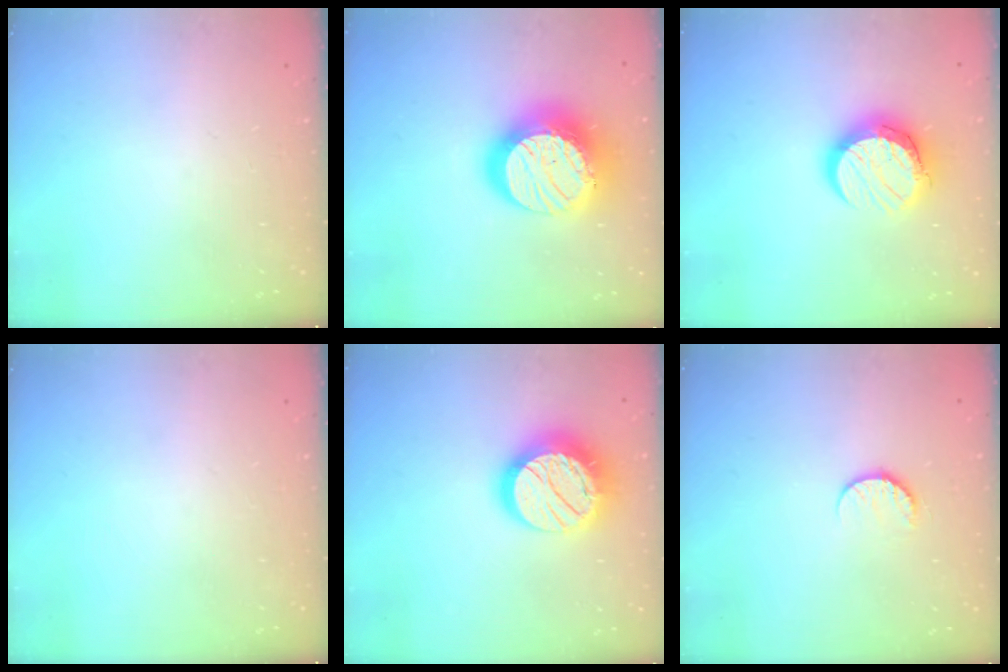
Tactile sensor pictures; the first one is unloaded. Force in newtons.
{"total": 22.4, "press": 22.3, "slide": 1.7}
{"total": 12.3, "press": 12.3, "slide": 0.9}
{"total": 0.0}
{"total": 18.2, "press": 18.1, "slide": 1.1}
{"total": 7.8, "press": 7.7, "slide": 0.7}